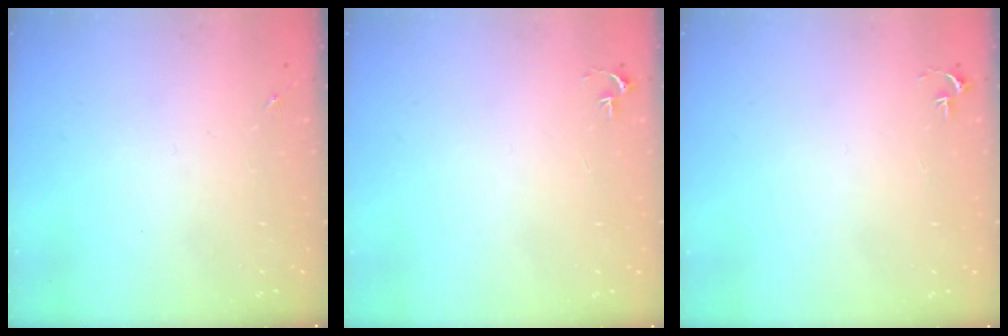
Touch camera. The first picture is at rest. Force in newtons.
{"total": 2.7, "press": 2.7, "slide": 0.3}
{"total": 2.7, "press": 2.7, "slide": 0.3}